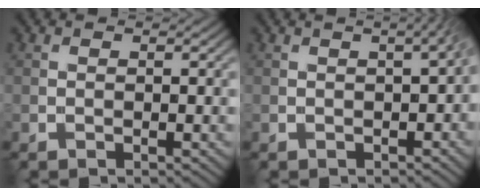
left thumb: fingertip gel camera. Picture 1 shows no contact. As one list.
[{"total": 2.9, "force": [-0.1, 0.8, 2.7], "torque": [-0.022, 0.005, 0.006]}]